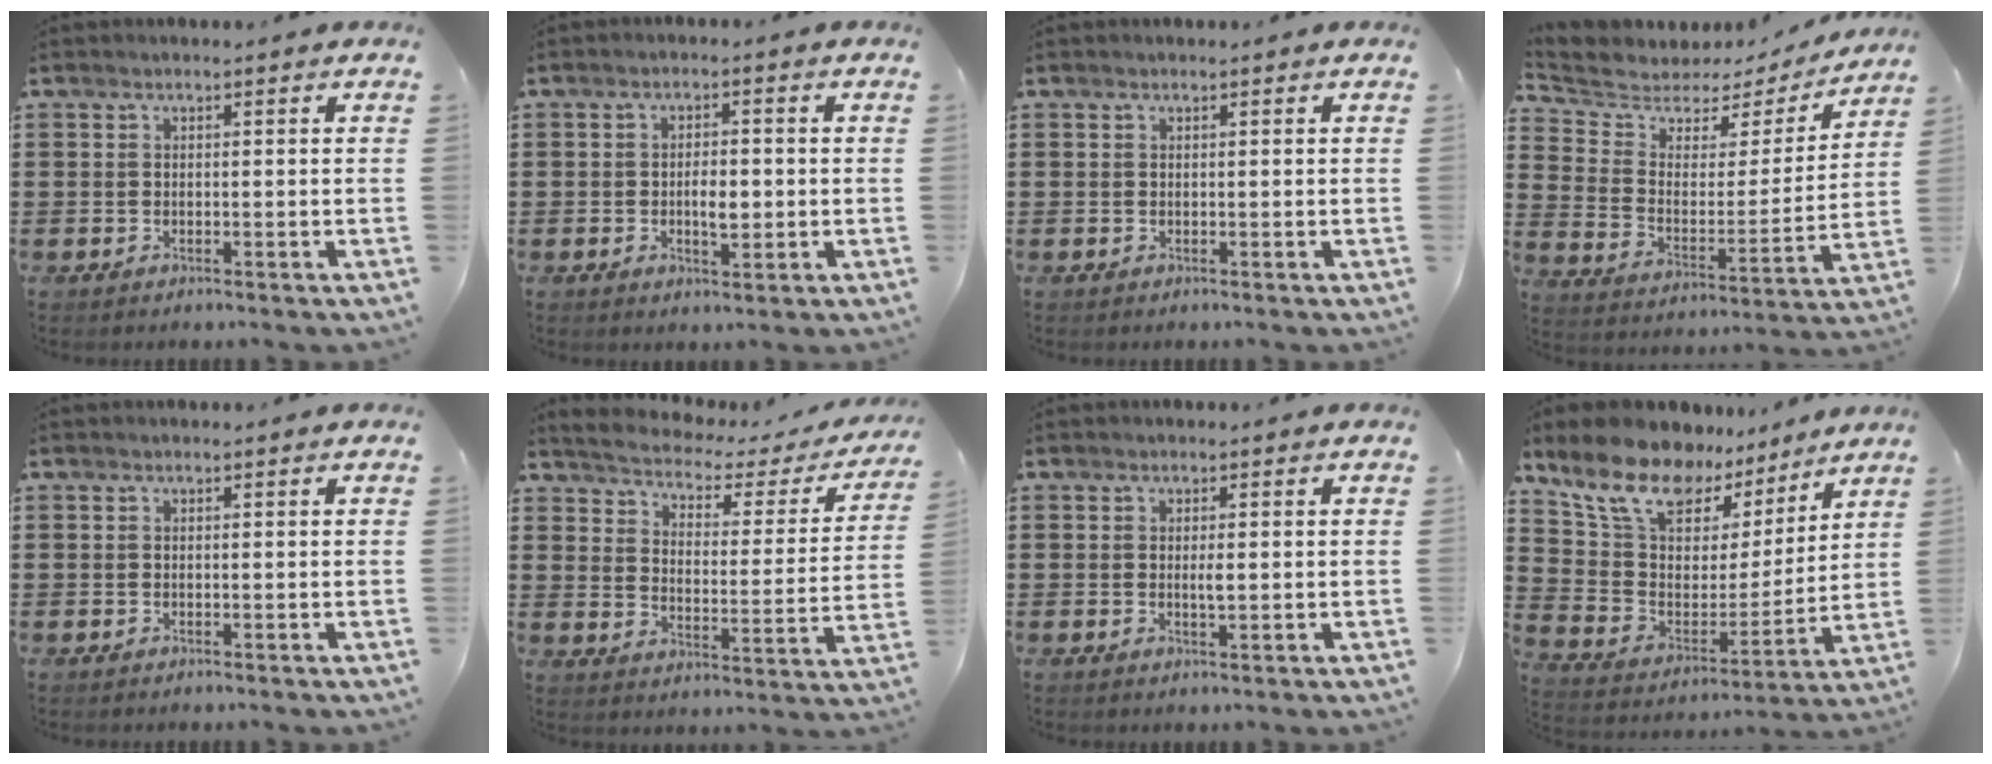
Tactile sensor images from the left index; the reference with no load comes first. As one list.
[{"total": 3.6, "force": [-0.4, 1.6, 3.2], "torque": [-0.051, 0.001, -0.009]}, {"total": 0.0}, {"total": 4.6, "force": [4.1, 2.2, 0.4], "torque": [-0.045, -0.033, 0.064]}, {"total": 0.0}, {"total": 2.7, "force": [2.4, 0.7, 0.8], "torque": [-0.038, -0.027, 0.030]}, {"total": 1.7, "force": [0.1, 0.4, 1.7], "torque": [-0.031, -0.001, 0.001]}, {"total": 11.9, "force": [9.4, 5.6, 4.6], "torque": [-0.135, -0.052, 0.169]}]